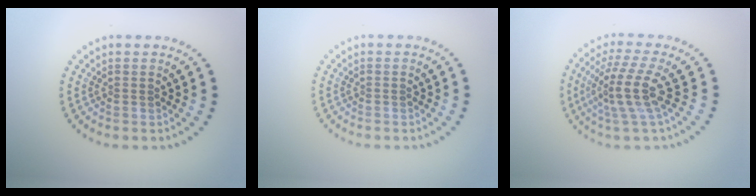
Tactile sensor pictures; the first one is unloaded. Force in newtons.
{"total": 0.0}
{"total": 4.2, "press": 3.1, "slide": 2.8}